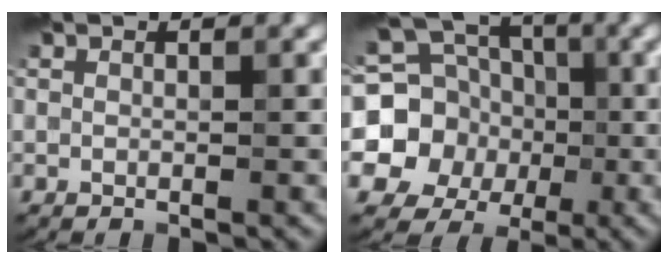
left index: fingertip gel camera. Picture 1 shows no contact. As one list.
[{"total": 11.7, "force": [-0.4, 10.9, 4.4], "torque": [-0.114, 0.023, -0.035]}]